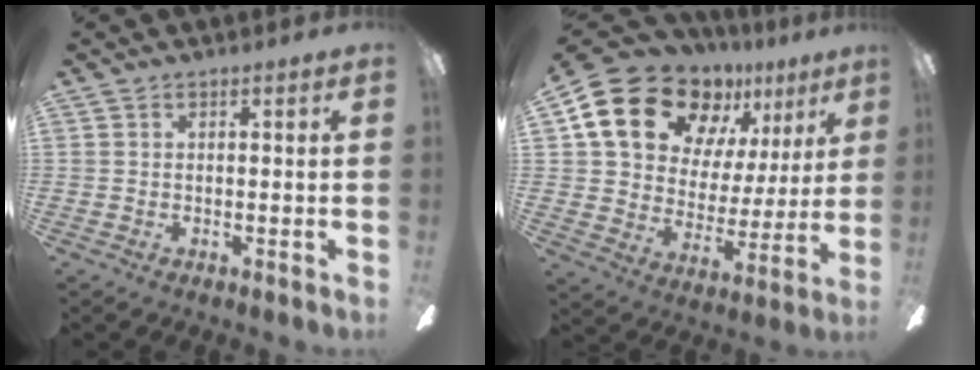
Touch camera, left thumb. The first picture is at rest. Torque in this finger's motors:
{"motor_torque": [2.38, 2.52, 1.39, -1.38, 0.38]}